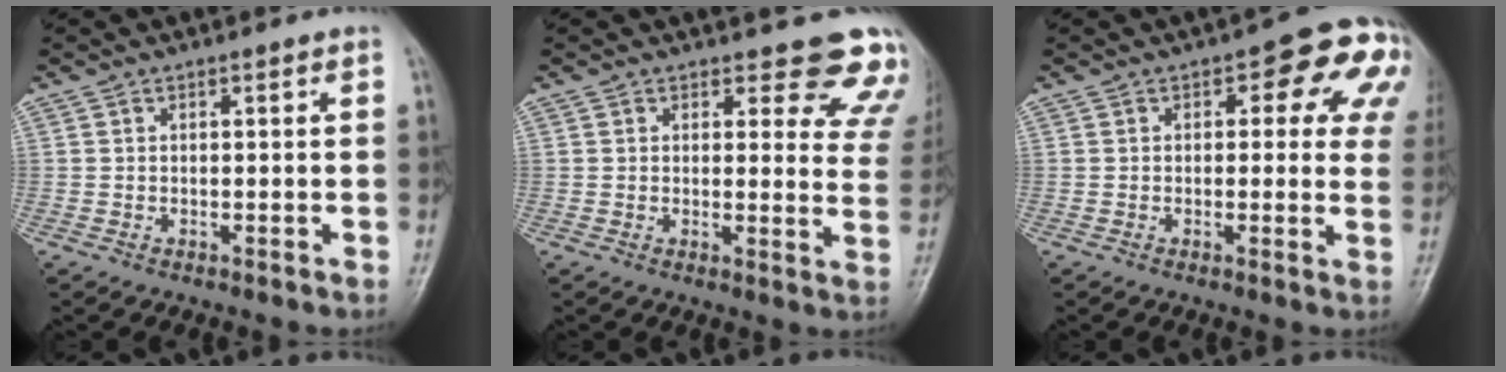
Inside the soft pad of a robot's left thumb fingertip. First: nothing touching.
{"total": 11.6, "force": [9.8, 4.5, 4.4], "torque": [0.010, -0.061, 0.081]}
{"total": 12.4, "force": [4.1, 5.9, 10.1], "torque": [-0.059, 0.002, 0.036]}